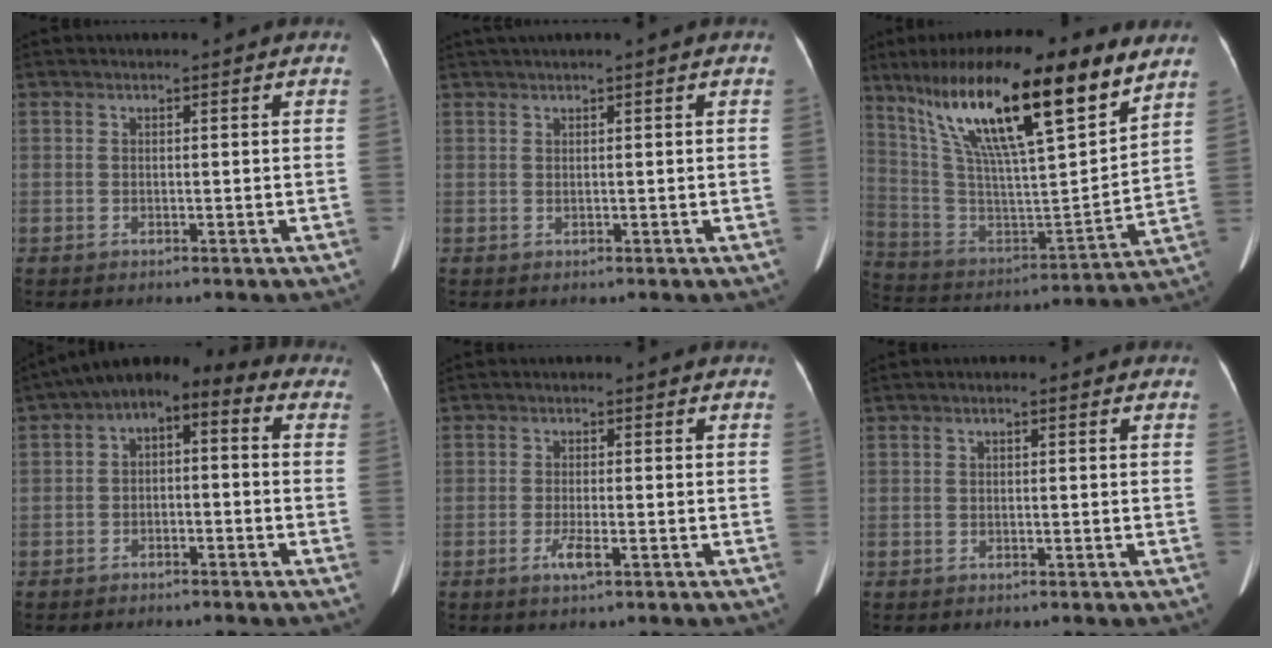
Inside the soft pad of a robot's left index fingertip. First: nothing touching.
{"total": 1.7, "force": [1.2, -0.5, 1.1], "torque": [-0.025, 0.012, 0.028]}
{"total": 26.0, "force": [16.1, 3.9, 20.0], "torque": [-0.377, 0.021, 0.280]}
{"total": 7.8, "force": [1.2, 4.3, 6.4], "torque": [-0.088, 0.051, 0.012]}
{"total": 2.2, "force": [-1.1, 0.2, 1.9], "torque": [-0.040, -0.004, -0.021]}
{"total": 0.6, "force": [-0.3, 0.3, 0.4], "torque": [-0.006, 0.001, -0.006]}